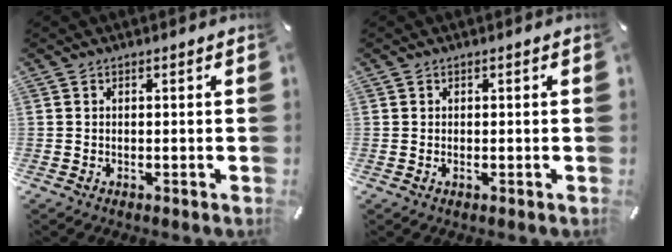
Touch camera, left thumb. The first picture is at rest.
{"total": 0.7, "force": [-0.2, 0.3, 0.5], "torque": [-0.002, -0.005, -0.005]}